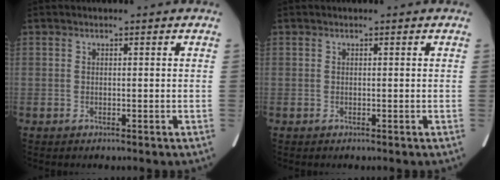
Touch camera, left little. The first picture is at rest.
{"total": 0.0}